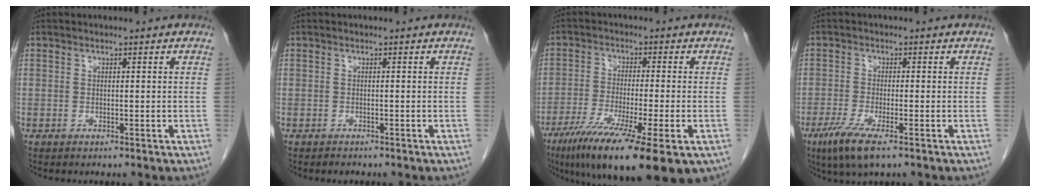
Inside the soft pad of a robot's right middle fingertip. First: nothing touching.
{"total": 0.7, "force": [-0.7, 0.3, 0.1], "torque": [-0.008, -0.003, -0.009]}
{"total": 17.3, "force": [-10.2, 2.2, 13.8], "torque": [-0.207, -0.043, -0.163]}
{"total": 6.0, "force": [-3.6, 0.8, 4.8], "torque": [-0.100, -0.021, -0.064]}